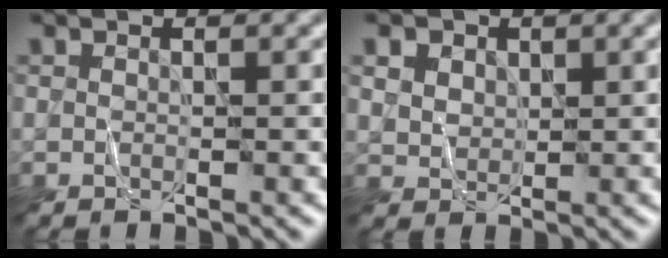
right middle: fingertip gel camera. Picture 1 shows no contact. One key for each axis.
{"total": 4.6, "fx": 2.4, "fy": 3.2, "fz": 2.1, "tx": -0.058, "ty": 0.010, "tz": 0.041}